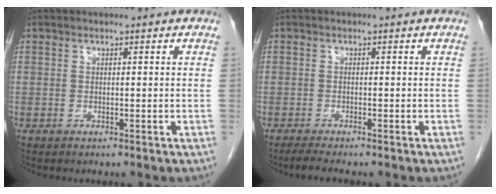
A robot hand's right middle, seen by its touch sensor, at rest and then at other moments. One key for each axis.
{"total": 2.5, "fx": -2.1, "fy": 0.0, "fz": 1.4, "tx": -0.031, "ty": -0.008, "tz": -0.039}